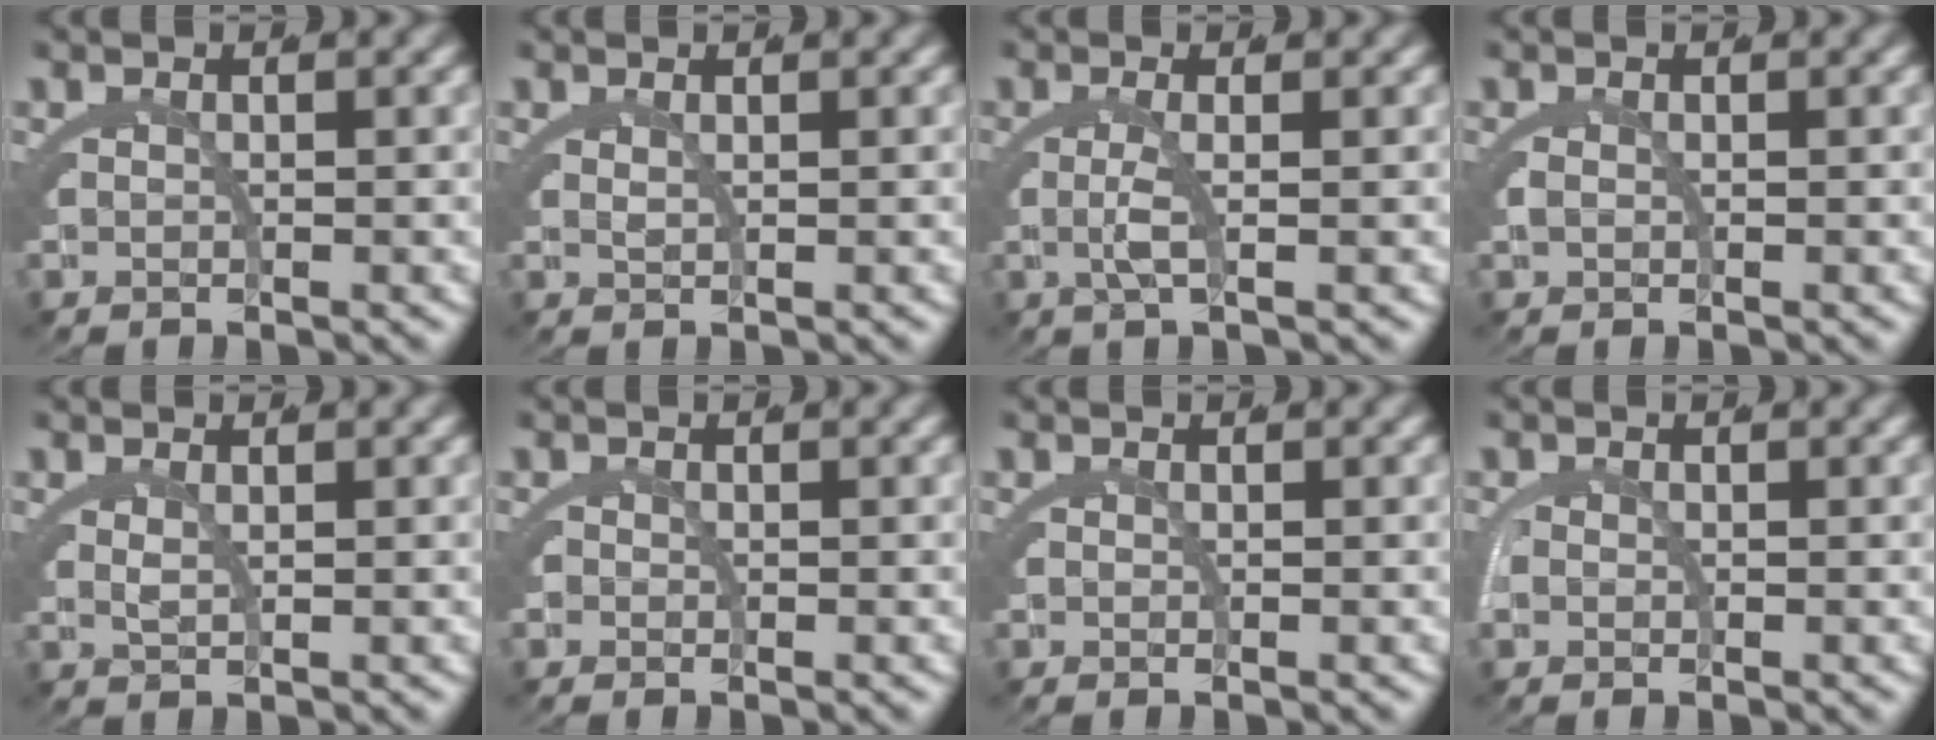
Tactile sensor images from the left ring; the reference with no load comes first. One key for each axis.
{"total": 0.9, "fx": 0.5, "fy": -0.6, "fz": 0.5, "tx": -0.011, "ty": -0.009, "tz": 0.018}
{"total": 2.3, "fx": 0.1, "fy": -0.5, "fz": 2.2, "tx": -0.048, "ty": -0.006, "tz": 0.005}
{"total": 0.5, "fx": -0.2, "fy": -0.2, "fz": 0.4, "tx": -0.015, "ty": -0.005, "tz": 0.002}
{"total": 1.1, "fx": 0.6, "fy": -0.6, "fz": 0.8, "tx": -0.017, "ty": -0.010, "tz": 0.022}
{"total": 0.6, "fx": -0.4, "fy": 0.3, "fz": 0.3, "tx": -0.004, "ty": -0.003, "tz": -0.008}
{"total": 0.0}
{"total": 0.7, "fx": -0.3, "fy": 0.0, "fz": 0.6, "tx": -0.020, "ty": -0.005, "tz": -0.002}